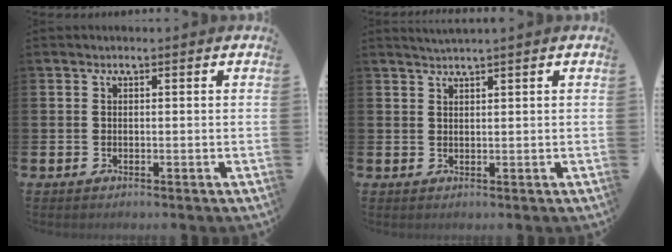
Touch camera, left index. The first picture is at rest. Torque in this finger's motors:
{"motor_torque": [-0.34, -0.19, -0.02, -0.01]}